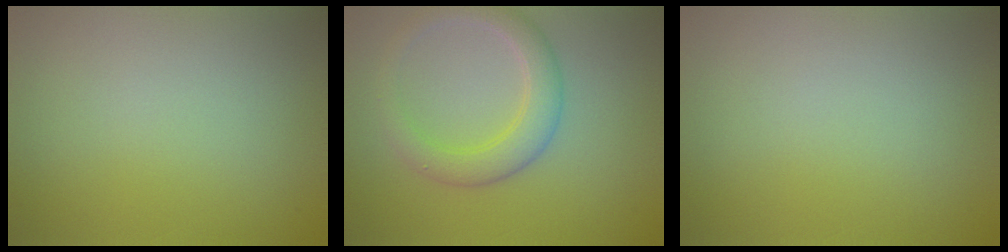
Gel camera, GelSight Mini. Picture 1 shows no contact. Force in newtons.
{"total": 3.6, "press": 3.6, "slide": 0.3}
{"total": 0.0}